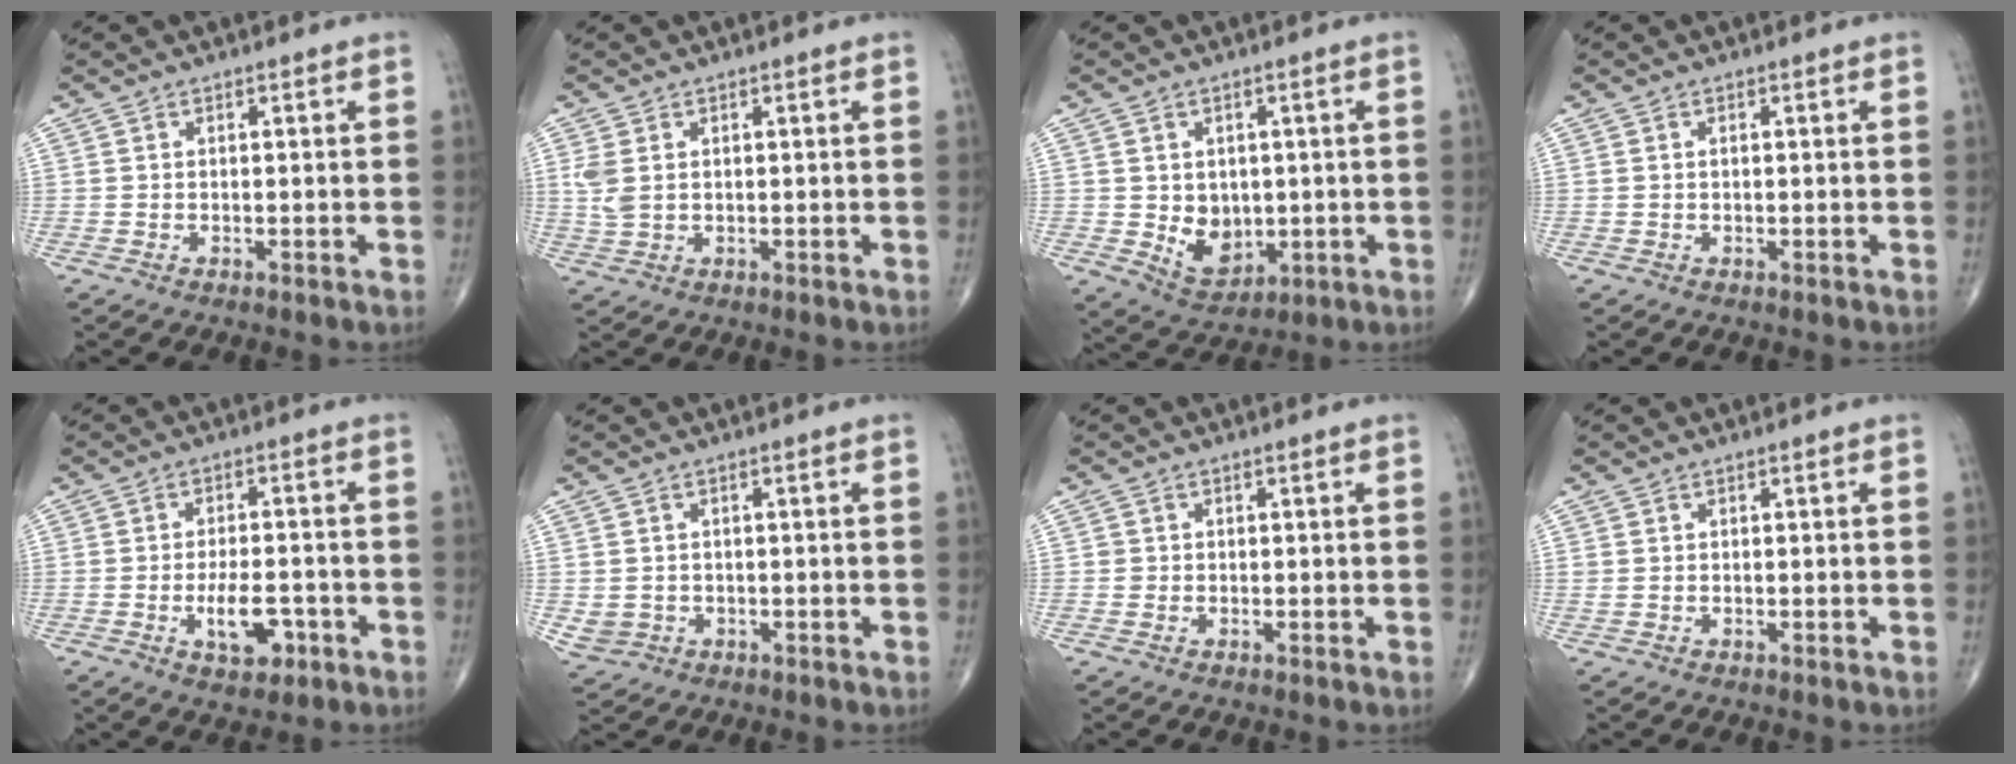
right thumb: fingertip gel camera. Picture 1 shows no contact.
{"total": 3.3, "force": [0.8, 2.1, 2.4], "torque": [-0.062, 0.004, 0.023]}
{"total": 7.4, "force": [-0.4, 5.7, 4.7], "torque": [-0.041, -0.011, 0.013]}
{"total": 0.0}
{"total": 7.2, "force": [-2.7, 3.4, 5.7], "torque": [-0.078, 0.011, -0.040]}
{"total": 3.1, "force": [-0.5, 2.9, 1.0], "torque": [-0.012, 0.002, 0.000]}
{"total": 0.8, "force": [-0.1, 0.8, 0.0], "torque": [0.004, 0.004, -0.002]}
{"total": 0.6, "force": [0.2, 0.5, 0.3], "torque": [-0.004, 0.003, 0.004]}